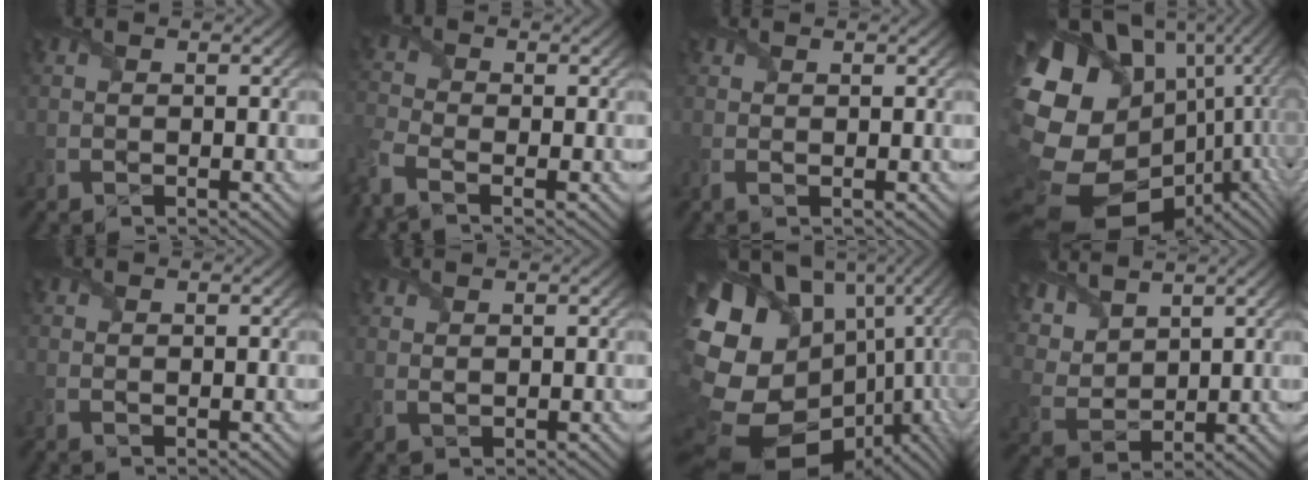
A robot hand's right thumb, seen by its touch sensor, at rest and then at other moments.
{"total": 4.7, "force": [-2.7, 2.3, 3.1], "torque": [-0.088, -0.013, -0.071]}
{"total": 0.7, "force": [0.3, 0.3, 0.6], "torque": [-0.017, 0.002, 0.004]}
{"total": 20.1, "force": [3.2, 15.5, 12.5], "torque": [-0.294, -0.033, 0.110]}
{"total": 0.8, "force": [-0.1, 0.5, 0.6], "torque": [-0.020, -0.002, -0.004]}
{"total": 1.1, "force": [1.1, 0.1, 0.1], "torque": [-0.007, 0.004, 0.023]}
{"total": 19.7, "force": [0.9, 15.7, 11.9], "torque": [-0.275, -0.025, 0.062]}
{"total": 7.1, "force": [5.1, 3.5, 3.4], "torque": [-0.115, 0.011, 0.101]}